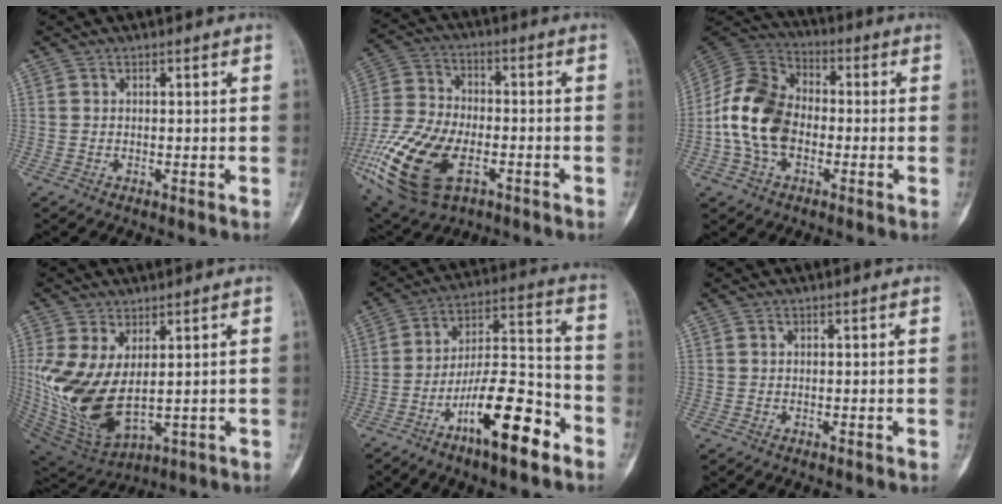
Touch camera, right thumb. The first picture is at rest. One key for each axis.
{"total": 21.2, "fx": -8.0, "fy": 11.9, "fz": 15.6, "tx": -0.339, "ty": 0.005, "tz": -0.139}
{"total": 14.1, "fx": -2.5, "fy": 10.1, "fz": 9.6, "tx": -0.172, "ty": 0.033, "tz": -0.057}
{"total": 15.1, "fx": 1.0, "fy": 8.1, "fz": 12.7, "tx": -0.261, "ty": -0.019, "tz": 0.047}
{"total": 16.7, "fx": -9.3, "fy": 5.0, "fz": 12.9, "tx": -0.207, "ty": 0.074, "tz": -0.157}
{"total": 0.0}